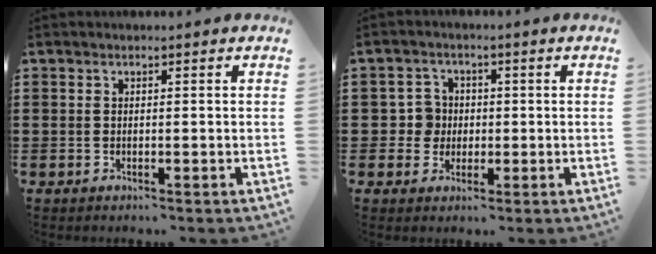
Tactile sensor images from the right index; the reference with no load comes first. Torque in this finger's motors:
{"motor_torque": [0.25, 0.25, 0.02, -0.01]}